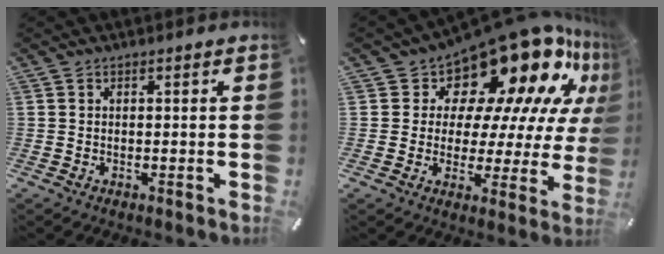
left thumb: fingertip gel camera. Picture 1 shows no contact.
{"total": 19.5, "force": [14.3, 9.0, 9.8], "torque": [-0.131, -0.128, 0.237]}